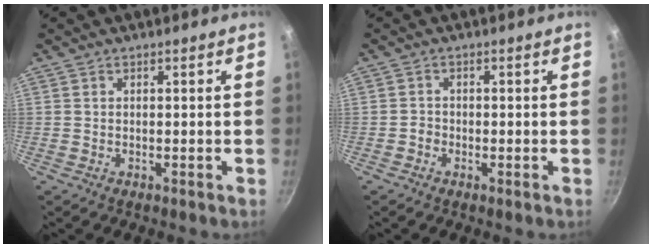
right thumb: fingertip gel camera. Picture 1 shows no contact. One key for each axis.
{"total": 1.4, "fx": -0.7, "fy": 1.0, "fz": 0.7, "tx": -0.008, "ty": 0.002, "tz": -0.018}